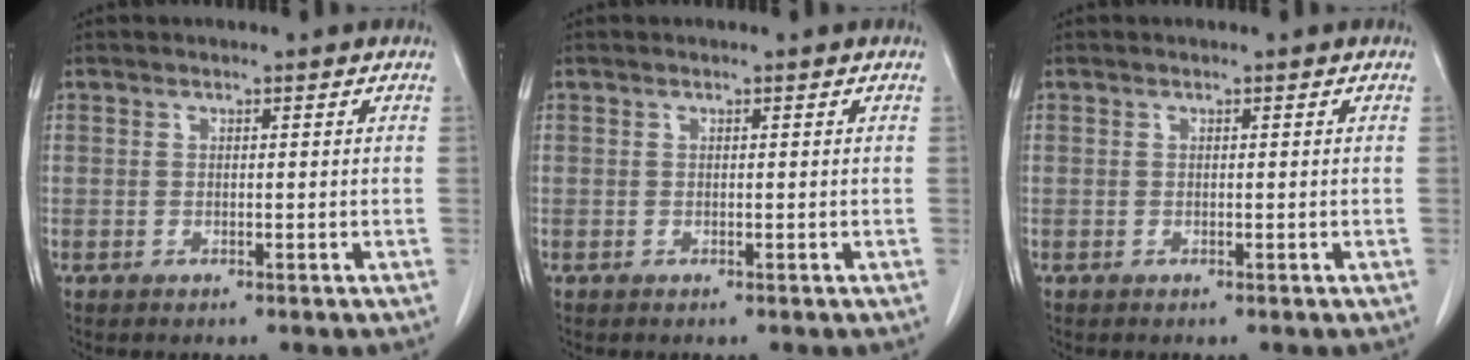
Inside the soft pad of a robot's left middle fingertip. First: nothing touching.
{"total": 0.0}
{"total": 0.0}